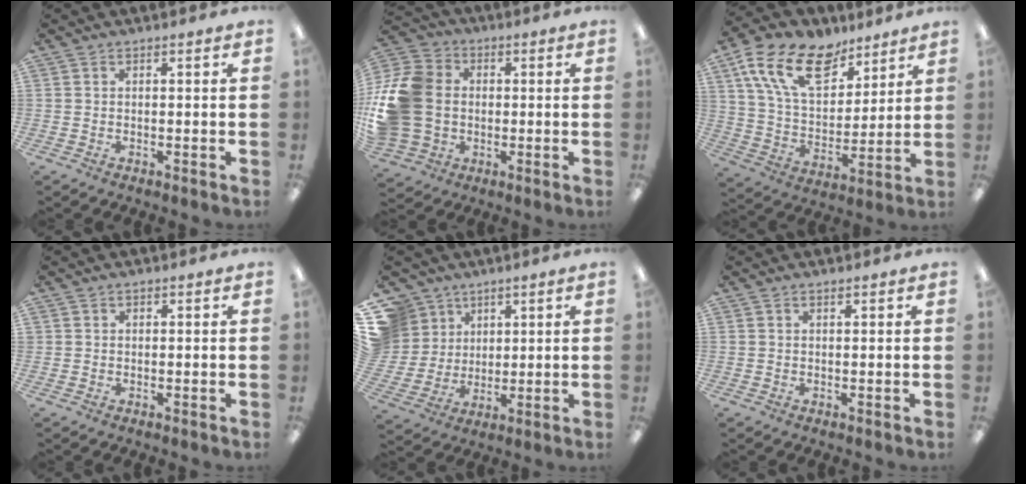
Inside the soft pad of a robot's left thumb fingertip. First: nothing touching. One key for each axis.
{"total": 19.0, "fx": 0.4, "fy": 15.4, "fz": 11.1, "tx": -0.230, "ty": 0.021, "tz": 0.018}
{"total": 18.9, "fx": 11.4, "fy": 10.5, "fz": 10.8, "tx": -0.202, "ty": -0.045, "tz": 0.209}
{"total": 0.6, "fx": 0.3, "fy": 0.5, "fz": 0.1, "tx": -0.004, "ty": 0.002, "tz": 0.006}
{"total": 10.3, "fx": 5.2, "fy": 8.7, "fz": 1.5, "tx": -0.064, "ty": -0.036, "tz": 0.107}
{"total": 0.7, "fx": 0.6, "fy": 0.2, "fz": 0.3, "tx": -0.008, "ty": 0.002, "tz": 0.010}